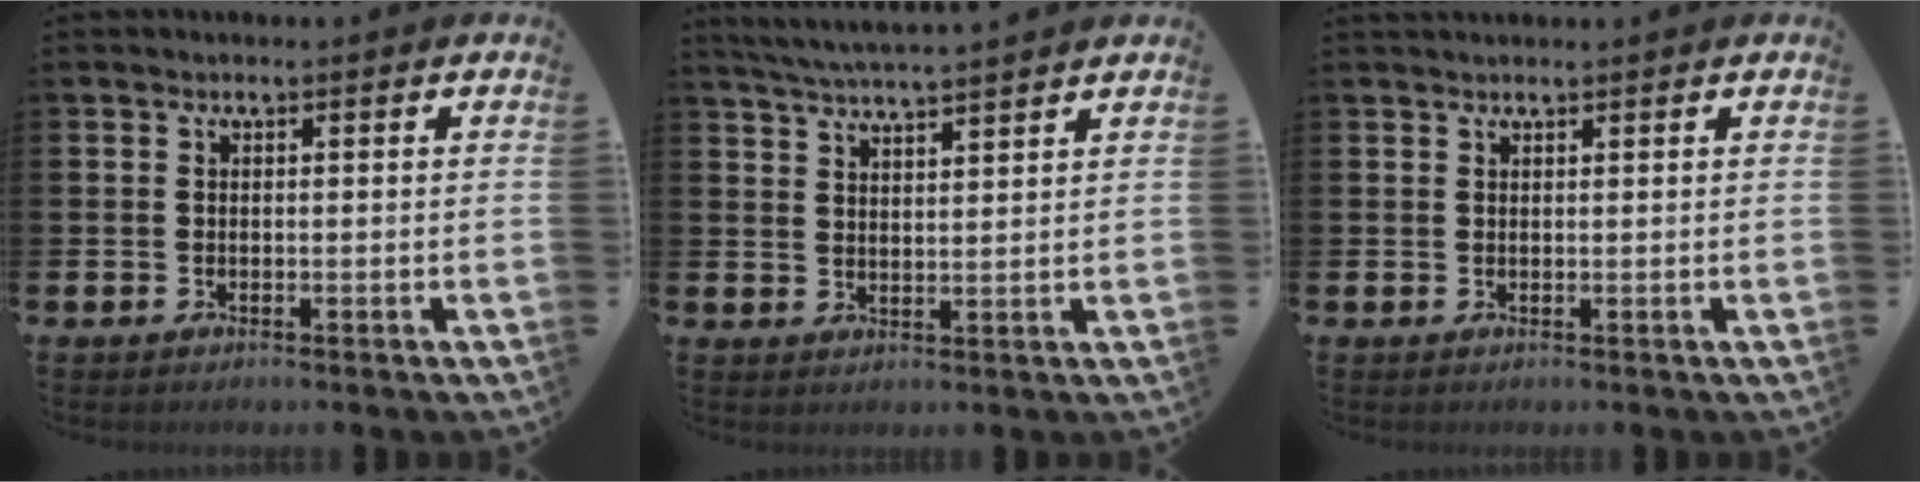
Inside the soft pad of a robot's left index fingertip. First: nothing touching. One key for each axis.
{"total": 4.5, "fx": 4.4, "fy": -0.3, "fz": 0.8, "tx": -0.032, "ty": -0.021, "tz": 0.080}
{"total": 0.8, "fx": 0.8, "fy": 0.1, "fz": 0.0, "tx": 0.011, "ty": -0.004, "tz": 0.013}